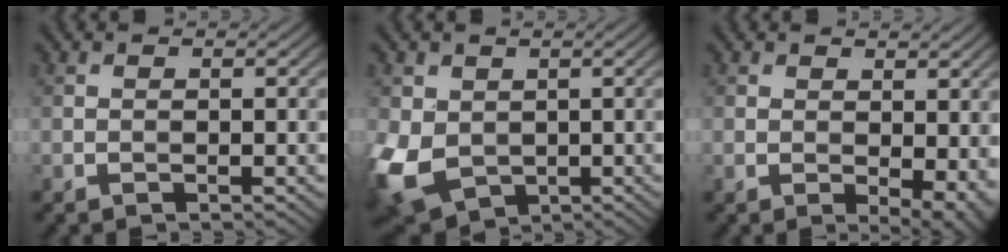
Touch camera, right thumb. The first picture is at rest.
{"total": 9.2, "force": [-0.7, 7.2, 5.7], "torque": [-0.174, -0.023, -0.015]}
{"total": 4.4, "force": [0.2, 2.3, 3.7], "torque": [-0.050, -0.009, 0.008]}